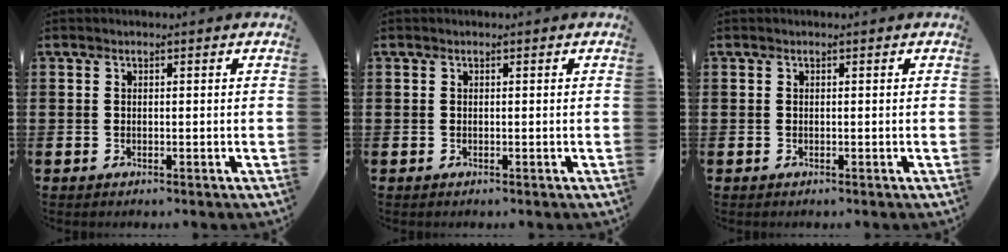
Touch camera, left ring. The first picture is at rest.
{"total": 0.0}
{"total": 0.0}